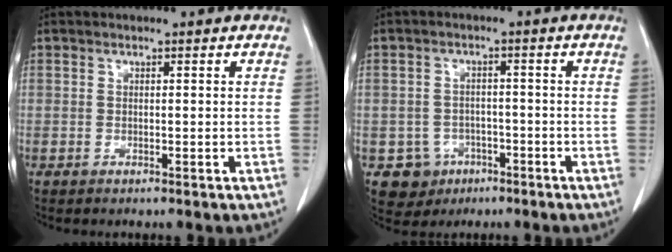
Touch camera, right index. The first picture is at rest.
{"total": 5.4, "force": [-2.3, 4.8, 0.5], "torque": [-0.006, 0.011, -0.029]}